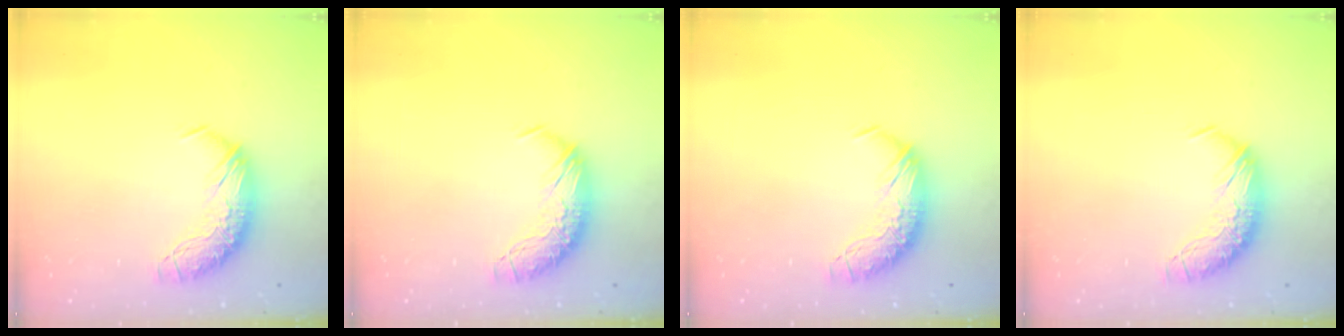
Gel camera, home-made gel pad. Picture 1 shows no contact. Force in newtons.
{"total": 0.0}
{"total": 0.0}
{"total": 0.0}